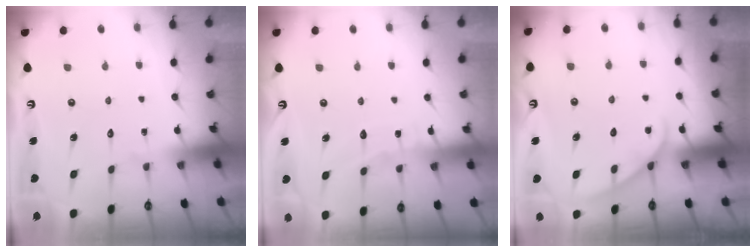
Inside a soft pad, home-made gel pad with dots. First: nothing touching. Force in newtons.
{"total": 5.0, "press": 5.0, "slide": 0.3}
{"total": 5.2, "press": 5.1, "slide": 0.3}